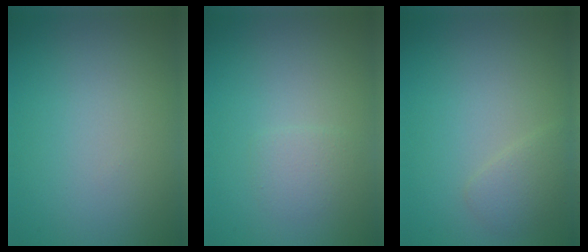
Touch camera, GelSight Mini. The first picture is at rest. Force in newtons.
{"total": 1.3, "press": 1.3, "slide": 0.1}
{"total": 1.7, "press": 1.7, "slide": 0.0}